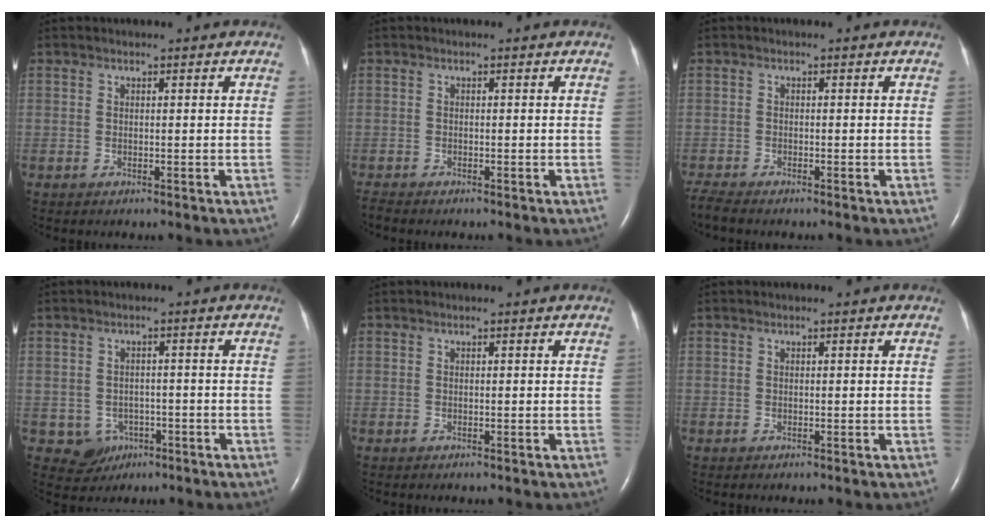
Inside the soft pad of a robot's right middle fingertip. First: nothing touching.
{"total": 0.9, "force": [-0.9, 0.0, 0.2], "torque": [-0.008, -0.005, -0.019]}
{"total": 2.3, "force": [-2.2, -0.1, 0.7], "torque": [-0.022, -0.011, -0.044]}
{"total": 4.0, "force": [-1.5, 3.7, 0.5], "torque": [-0.007, 0.010, -0.013]}
{"total": 0.0}
{"total": 0.0}